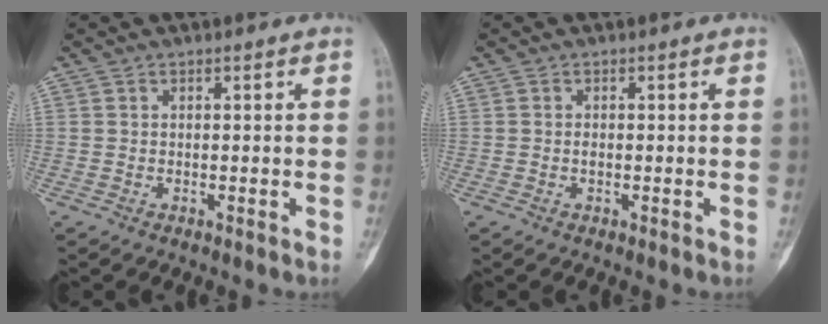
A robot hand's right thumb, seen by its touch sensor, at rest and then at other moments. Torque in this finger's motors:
{"motor_torque": [0.51, 0.14, -0.08, -0.14, 0.02]}